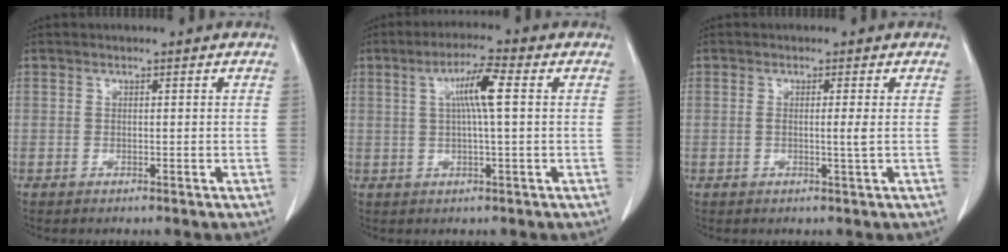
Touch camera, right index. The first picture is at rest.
{"total": 6.1, "force": [1.3, 0.0, 6.0], "torque": [-0.107, 0.008, 0.022]}
{"total": 1.8, "force": [-0.1, -0.5, 1.7], "torque": [-0.029, -0.003, -0.004]}